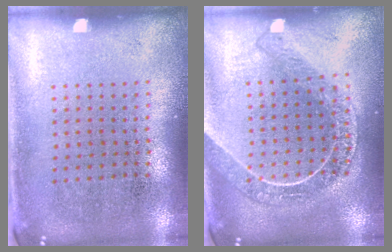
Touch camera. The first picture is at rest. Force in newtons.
{"total": 2.0, "press": 1.7, "slide": 1.0}